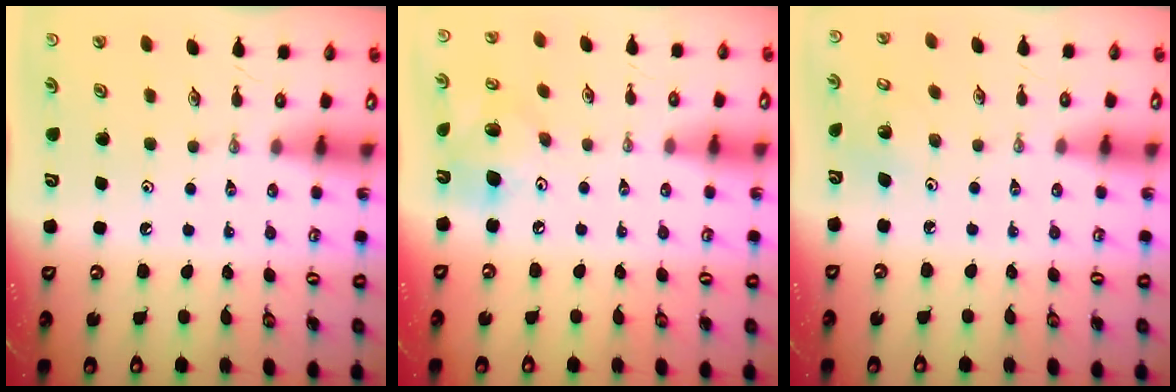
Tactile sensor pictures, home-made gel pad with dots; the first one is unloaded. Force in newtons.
{"total": 12.8, "press": 12.4, "slide": 2.8}
{"total": 3.5, "press": 3.5, "slide": 0.3}